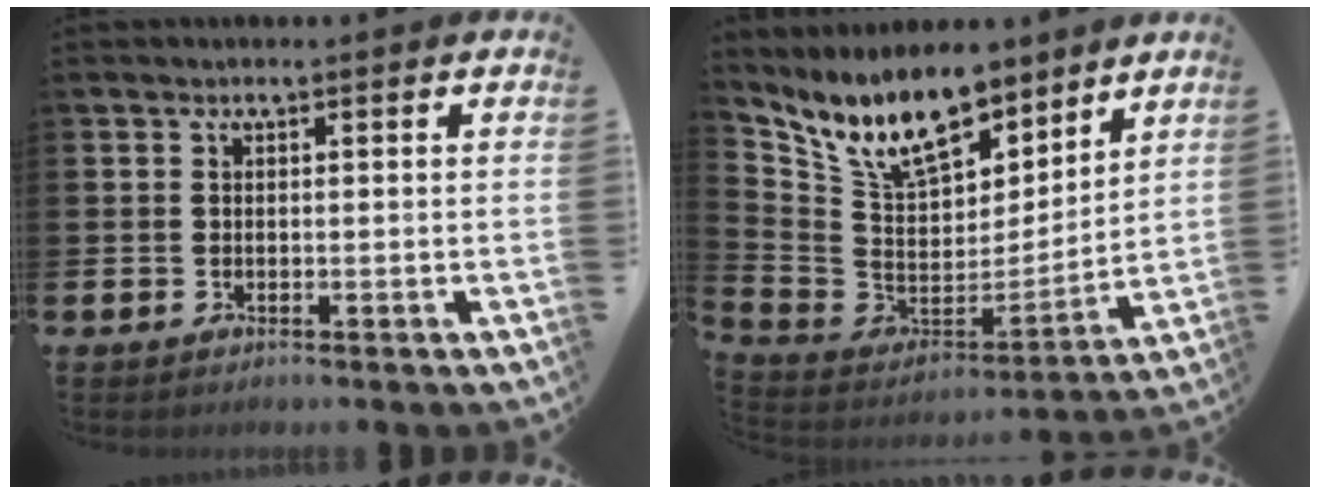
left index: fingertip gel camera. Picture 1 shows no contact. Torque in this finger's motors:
{"motor_torque": [1.25, -0.89, 1.05, 0.21]}